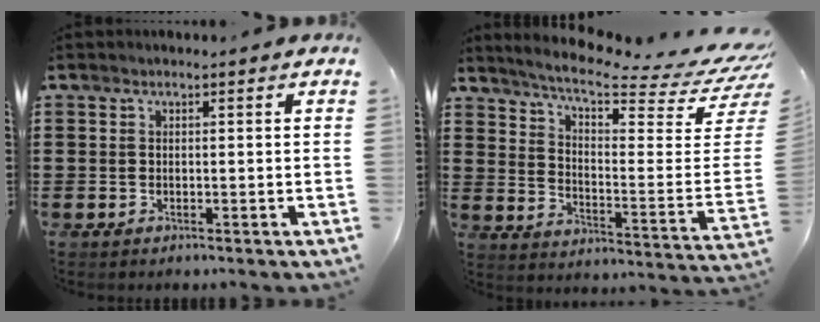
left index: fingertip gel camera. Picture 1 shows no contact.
{"total": 7.6, "force": [6.1, 0.0, 4.5], "torque": [-0.097, -0.060, 0.098]}